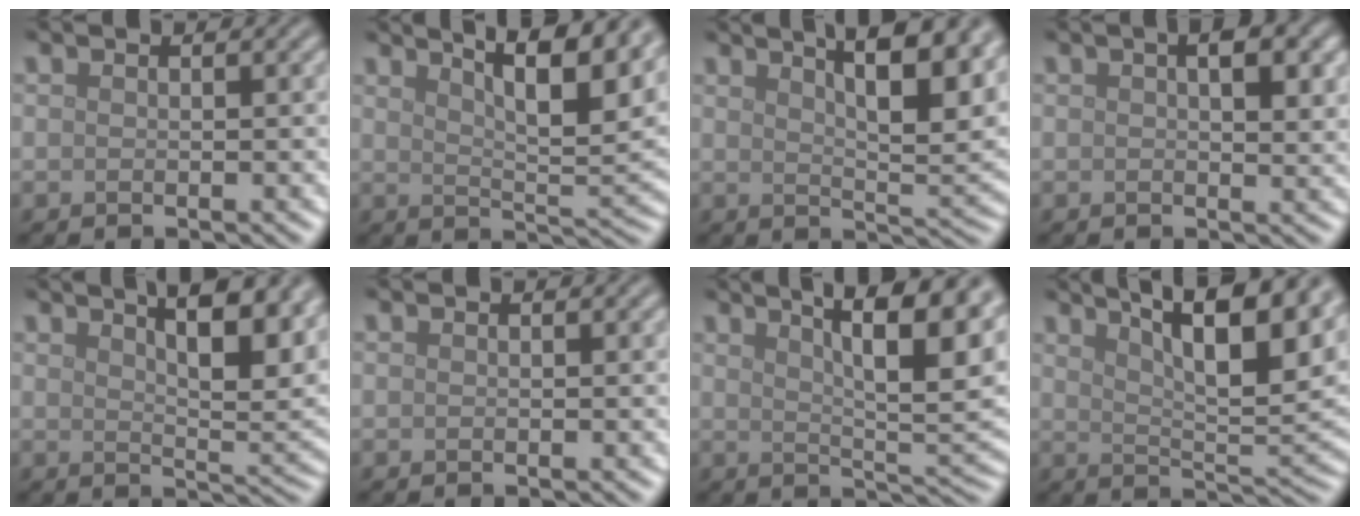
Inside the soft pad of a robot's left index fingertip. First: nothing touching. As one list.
[{"total": 10.5, "force": [6.8, 2.6, 7.6], "torque": [-0.082, 0.017, 0.085]}, {"total": 11.4, "force": [6.6, 3.3, 8.7], "torque": [-0.085, 0.025, 0.075]}, {"total": 3.5, "force": [1.2, 1.3, 3.0], "torque": [-0.040, 0.004, 0.018]}, {"total": 9.5, "force": [5.5, 2.9, 7.1], "torque": [-0.072, 0.020, 0.065]}, {"total": 0.0}, {"total": 13.7, "force": [6.9, 4.3, 11.0], "torque": [-0.120, 0.032, 0.081]}, {"total": 13.2, "force": [8.1, 3.6, 9.7], "torque": [-0.112, 0.020, 0.103]}]